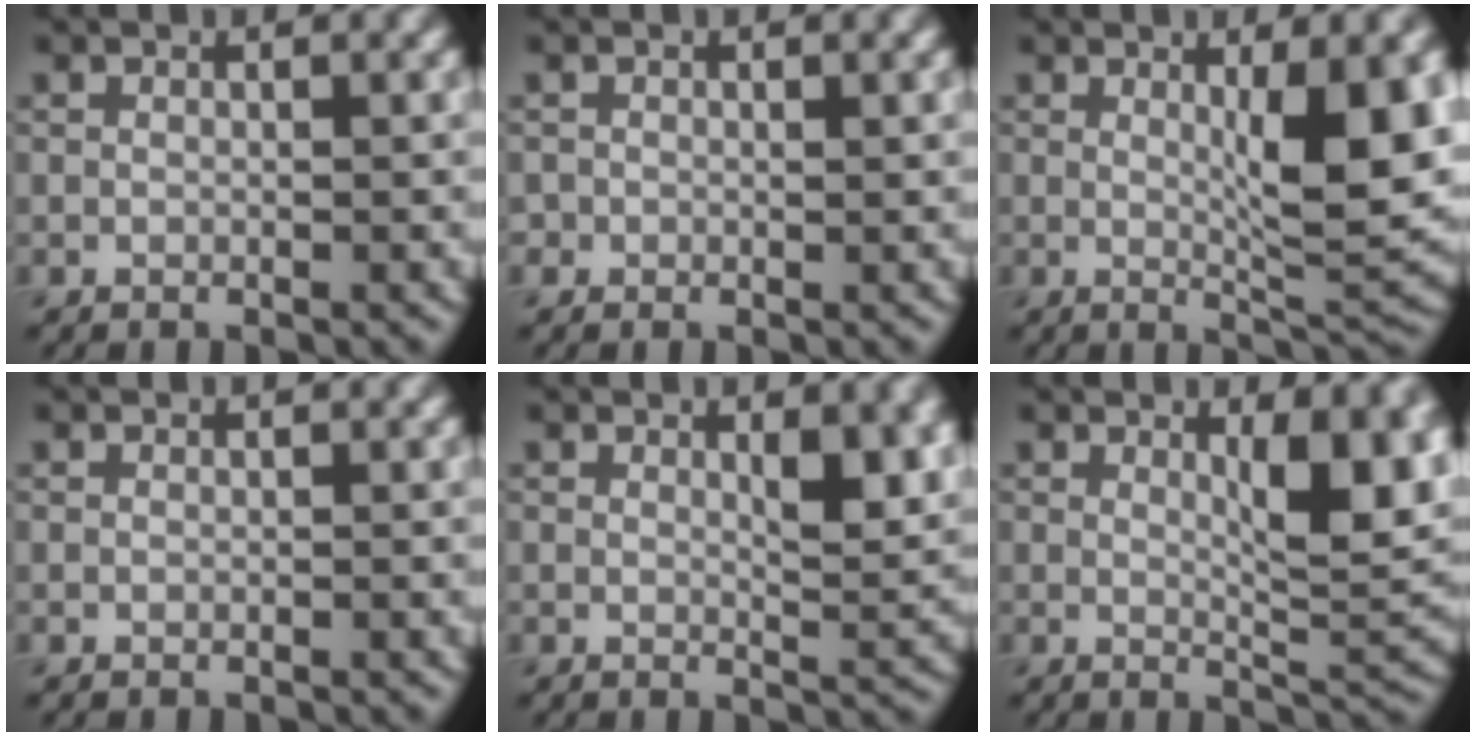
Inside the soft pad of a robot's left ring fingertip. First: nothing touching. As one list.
[{"total": 0.7, "force": [0.1, 0.6, 0.5], "torque": [-0.004, -0.003, 0.000]}, {"total": 7.5, "force": [1.0, 1.7, 7.2], "torque": [-0.098, -0.012, 0.022]}, {"total": 0.0}, {"total": 3.6, "force": [1.3, 1.0, 3.2], "torque": [-0.045, -0.006, 0.023]}, {"total": 6.6, "force": [1.9, 2.0, 6.0], "torque": [-0.082, -0.010, 0.035]}]